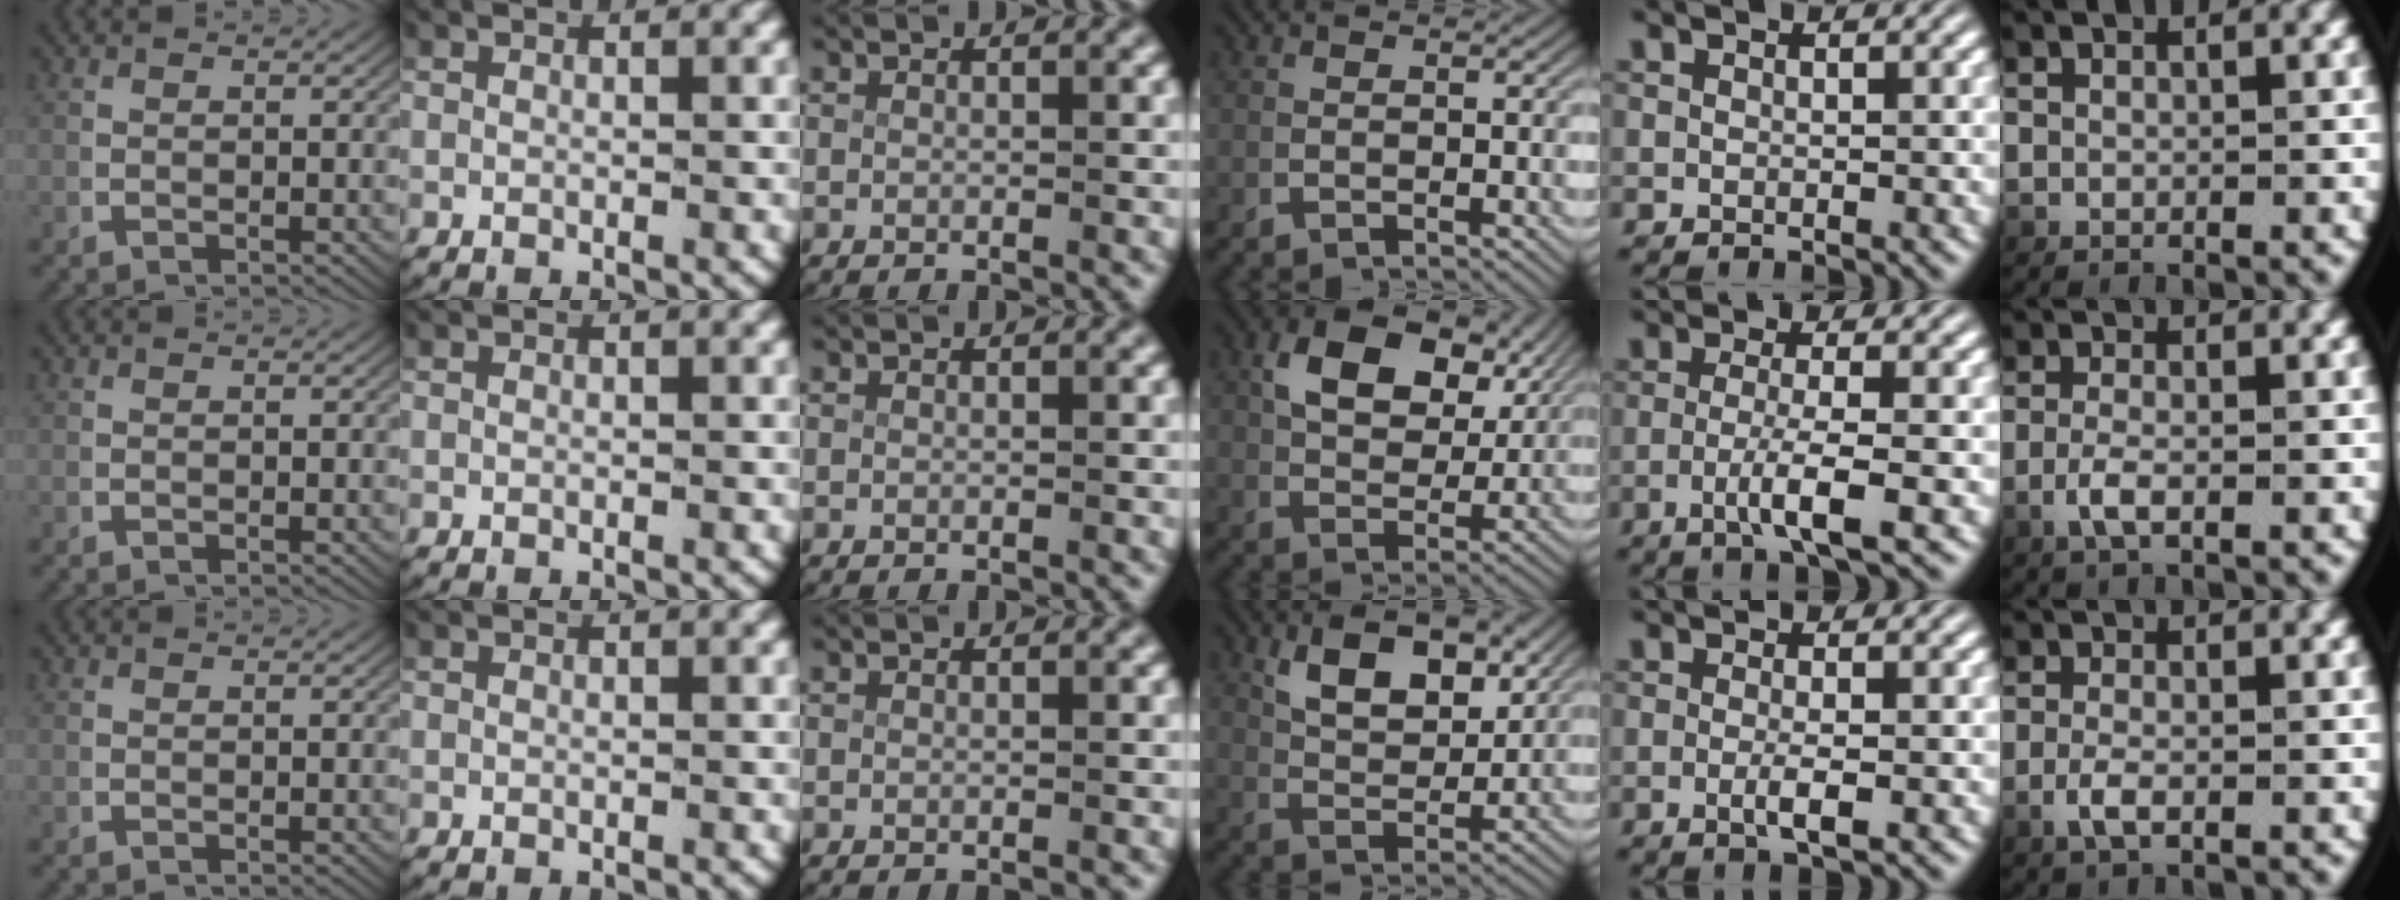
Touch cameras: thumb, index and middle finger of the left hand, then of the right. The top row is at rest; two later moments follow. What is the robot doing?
{"motion": "lift_and_place", "object": "photo album"}